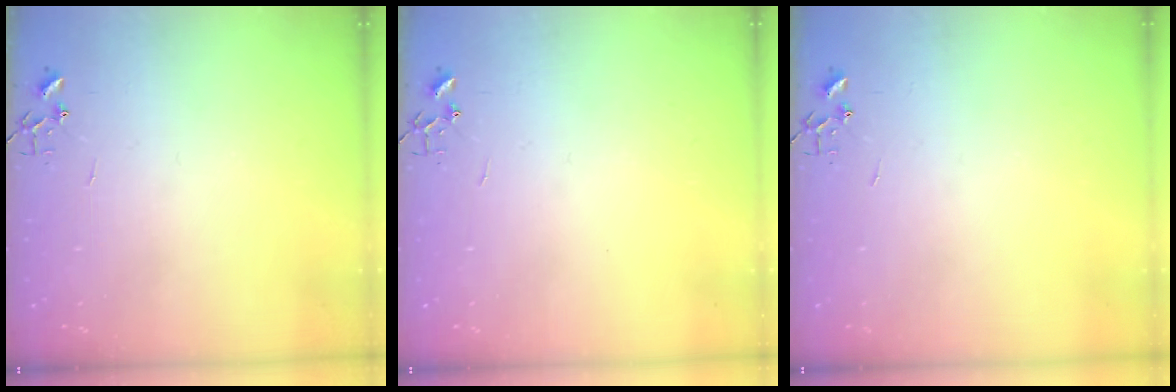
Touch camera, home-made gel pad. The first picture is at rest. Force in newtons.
{"total": 0.0}
{"total": 0.0}